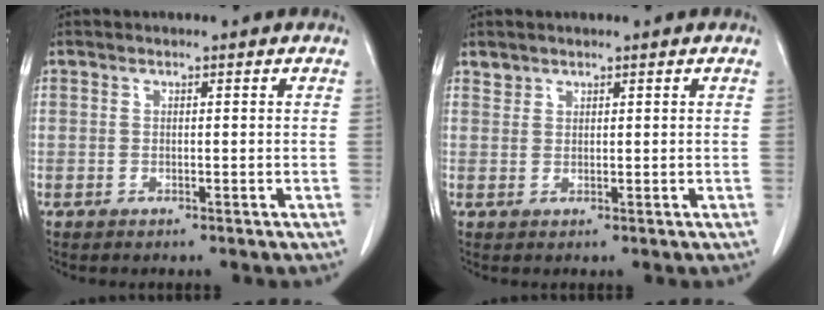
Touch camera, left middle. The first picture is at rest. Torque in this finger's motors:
{"motor_torque": [-0.03, -0.02, 0.01, 0.01]}